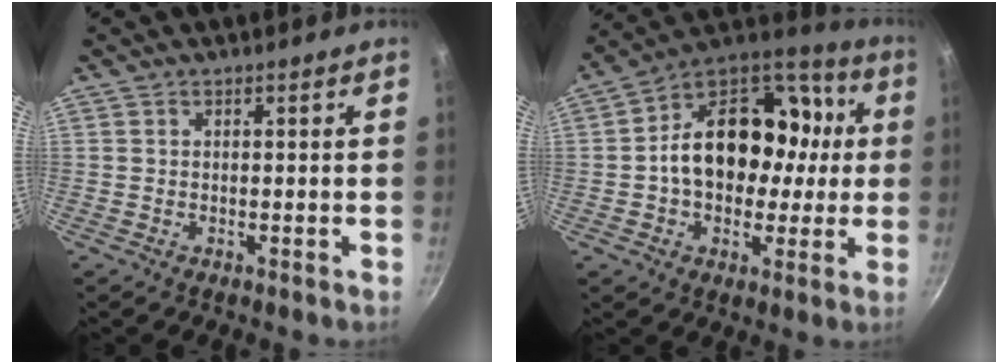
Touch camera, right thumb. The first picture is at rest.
{"total": 21.5, "force": [0.8, 14.6, 15.7], "torque": [-0.202, 0.043, 0.009]}